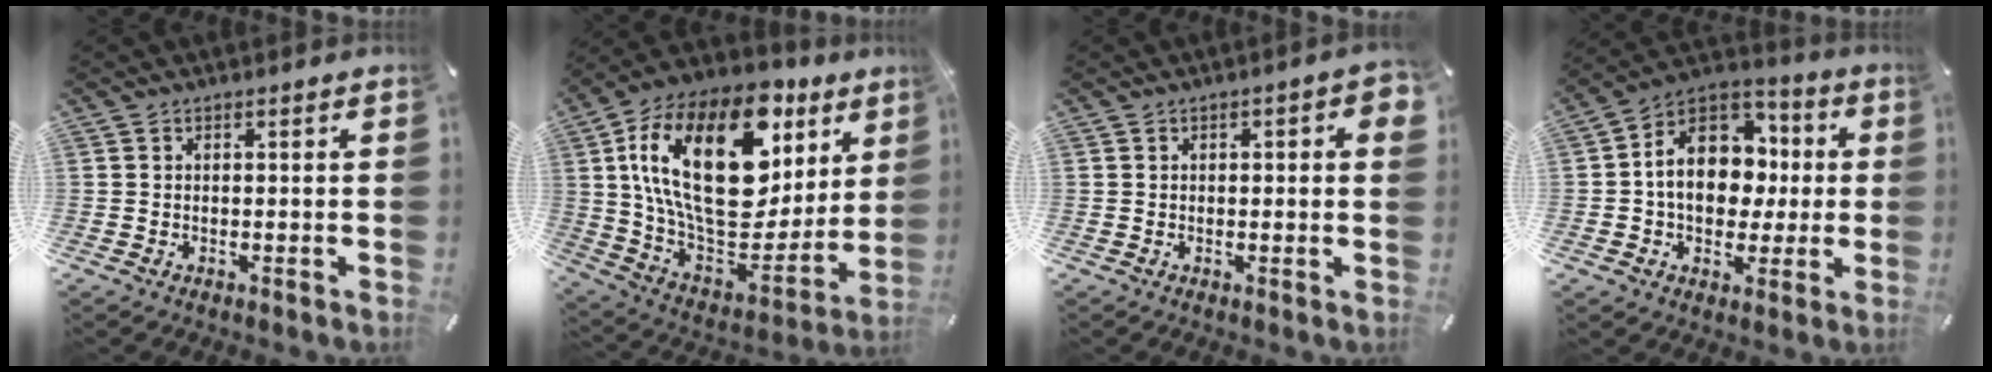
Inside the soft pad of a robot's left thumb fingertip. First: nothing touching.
{"total": 30.4, "force": [10.2, 17.1, 23.0], "torque": [-0.447, -0.059, 0.176]}
{"total": 2.7, "force": [0.2, 1.0, 2.4], "torque": [-0.029, 0.000, -0.001]}
{"total": 14.6, "force": [0.0, 11.9, 8.5], "torque": [-0.153, -0.002, 0.002]}